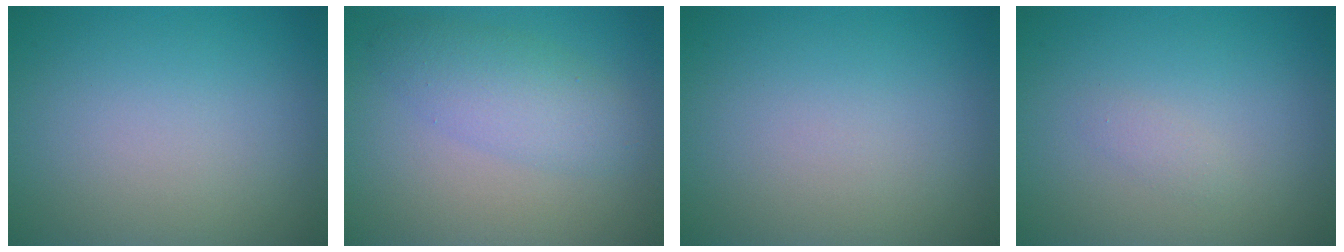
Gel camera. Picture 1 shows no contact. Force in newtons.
{"total": 3.5, "press": 3.5, "slide": 0.1}
{"total": 0.0}
{"total": 0.7, "press": 0.7, "slide": 0.0}